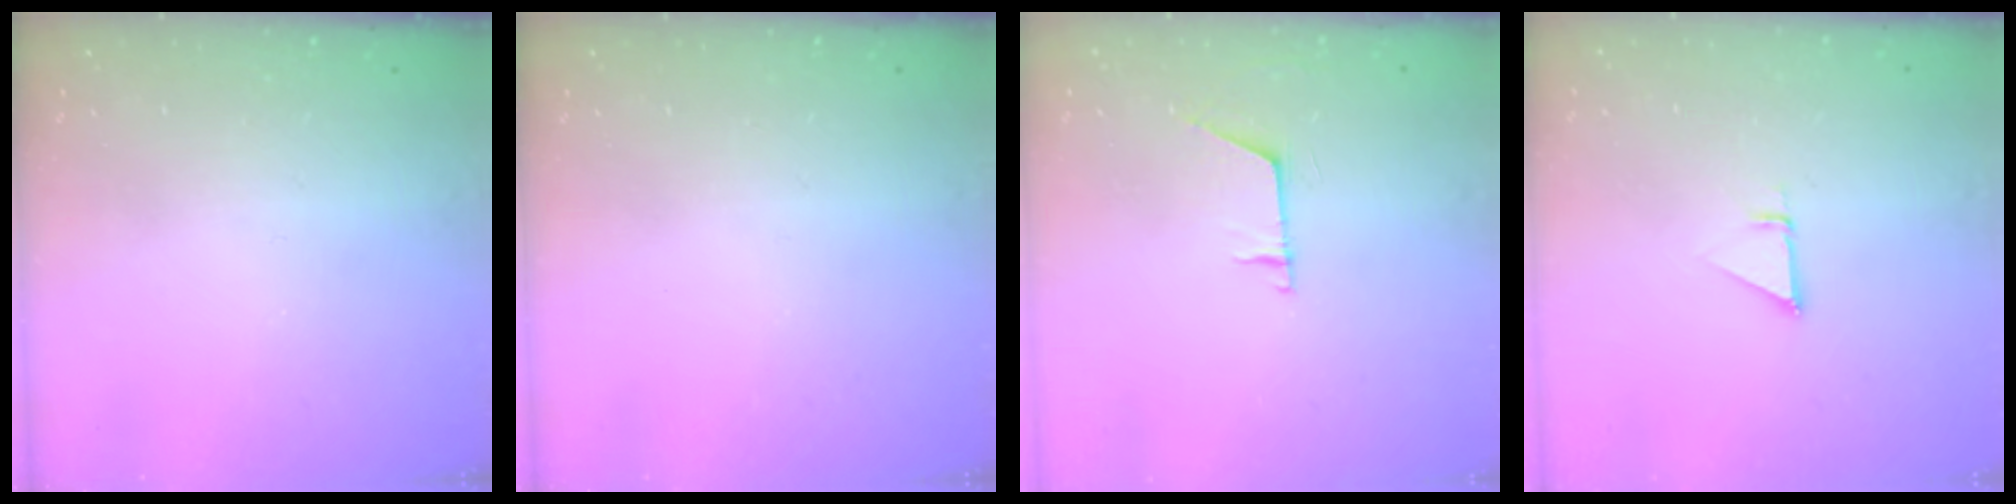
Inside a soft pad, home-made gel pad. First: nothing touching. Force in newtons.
{"total": 0.0}
{"total": 6.1, "press": 6.1, "slide": 0.5}
{"total": 1.4, "press": 1.4, "slide": 0.0}